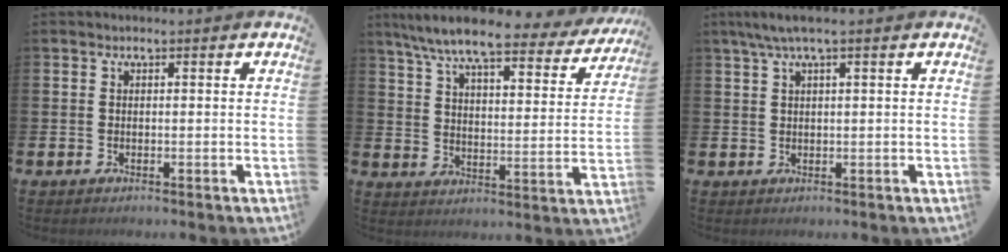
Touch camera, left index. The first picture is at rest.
{"total": 8.5, "force": [7.3, 1.1, 4.2], "torque": [-0.105, -0.042, 0.121]}
{"total": 2.7, "force": [1.6, 0.1, 2.2], "torque": [-0.047, 0.005, 0.029]}